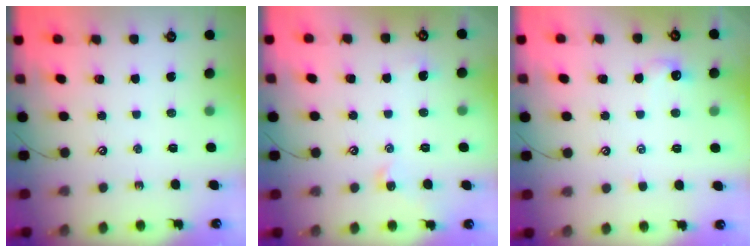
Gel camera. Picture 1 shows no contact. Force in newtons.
{"total": 1.5, "press": 1.4, "slide": 0.5}
{"total": 1.6, "press": 1.5, "slide": 0.4}